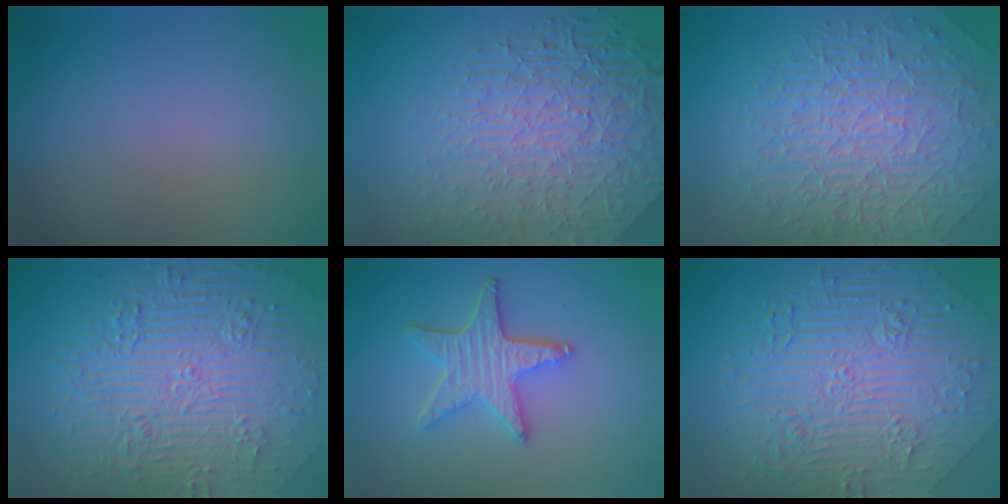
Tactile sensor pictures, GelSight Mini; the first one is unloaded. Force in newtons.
{"total": 9.0, "press": 6.0, "slide": 6.6}
{"total": 10.1, "press": 6.5, "slide": 7.7}
{"total": 11.0, "press": 7.3, "slide": 8.2}
{"total": 4.4, "press": 3.7, "slide": 2.4}
{"total": 8.4, "press": 6.7, "slide": 5.1}